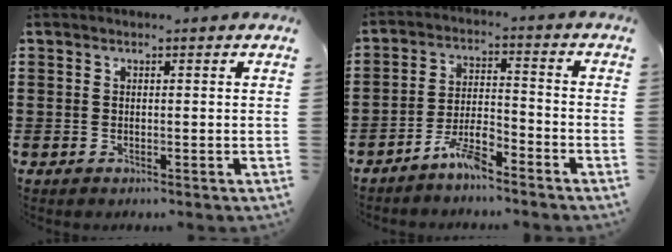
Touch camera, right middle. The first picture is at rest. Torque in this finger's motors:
{"motor_torque": [2.14, 0.00, 0.14, 0.10]}